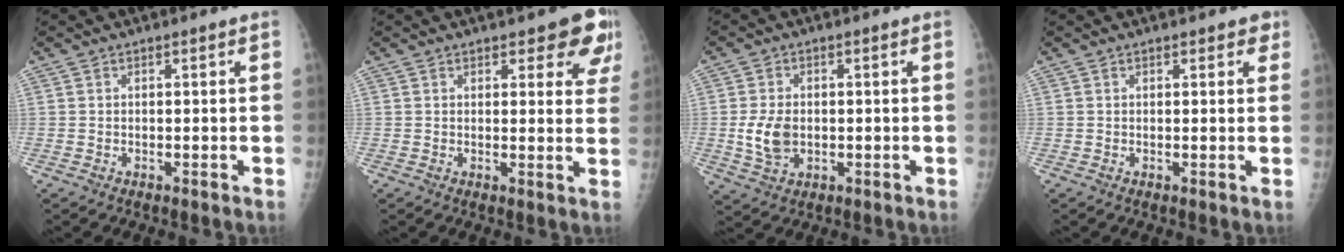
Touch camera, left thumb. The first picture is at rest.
{"total": 7.4, "force": [4.9, 3.2, 4.5], "torque": [-0.014, -0.024, 0.049]}
{"total": 6.3, "force": [-0.5, 4.4, 4.6], "torque": [-0.083, -0.003, -0.002]}
{"total": 1.9, "force": [1.3, 1.1, 0.9], "torque": [0.011, -0.003, 0.010]}